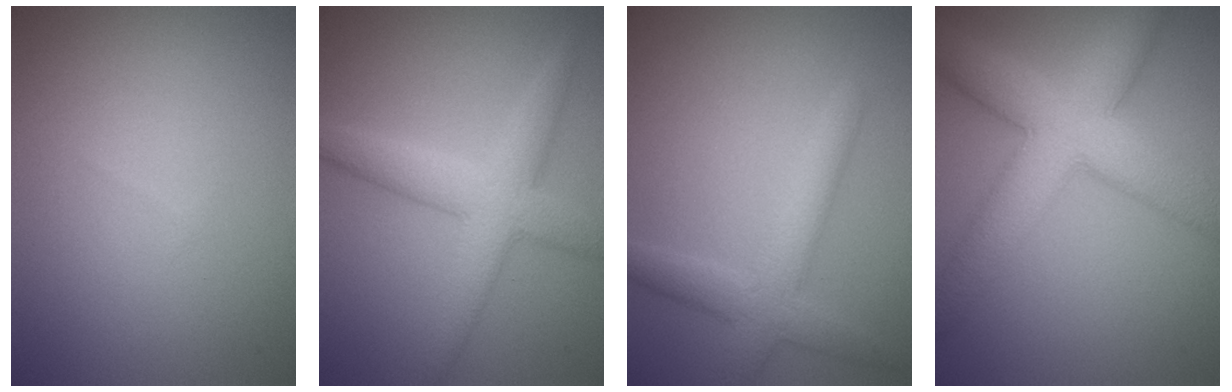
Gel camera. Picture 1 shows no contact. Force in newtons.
{"total": 4.7, "press": 4.7, "slide": 0.1}
{"total": 3.6, "press": 3.6, "slide": 0.1}
{"total": 8.6, "press": 8.6, "slide": 0.4}